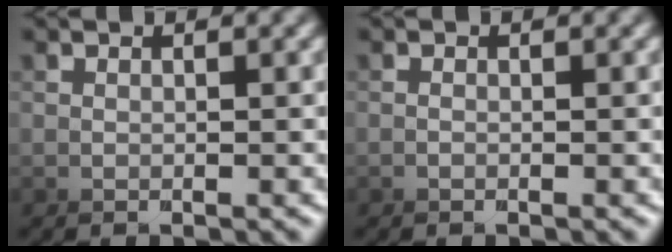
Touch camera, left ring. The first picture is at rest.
{"total": 0.7, "force": [-0.5, -0.6, 0.0], "torque": [-0.010, -0.007, -0.004]}